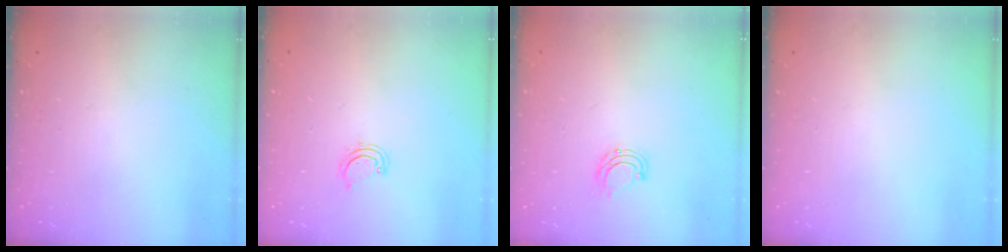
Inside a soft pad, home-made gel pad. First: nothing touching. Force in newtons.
{"total": 2.9, "press": 2.9, "slide": 0.3}
{"total": 6.6, "press": 6.6, "slide": 0.5}
{"total": 0.0}